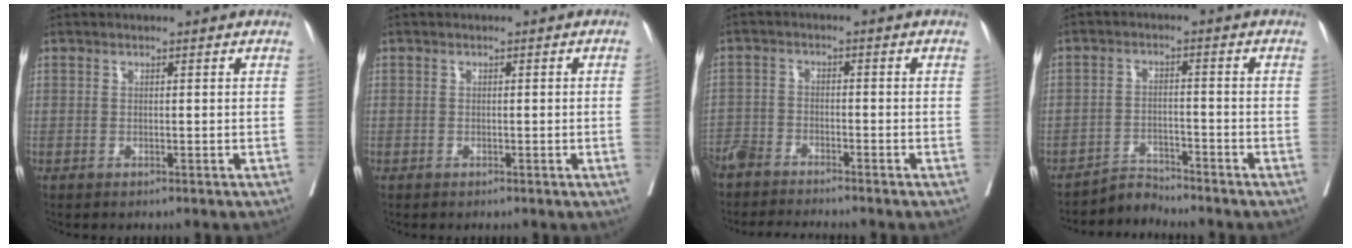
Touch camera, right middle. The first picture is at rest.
{"total": 0.7, "force": [-0.2, -0.1, 0.7], "torque": [-0.009, 0.004, -0.002]}
{"total": 7.0, "force": [-6.8, 0.5, 1.5], "torque": [-0.017, -0.010, -0.117]}
{"total": 3.6, "force": [-3.4, -0.1, -1.0], "torque": [0.019, -0.007, -0.060]}